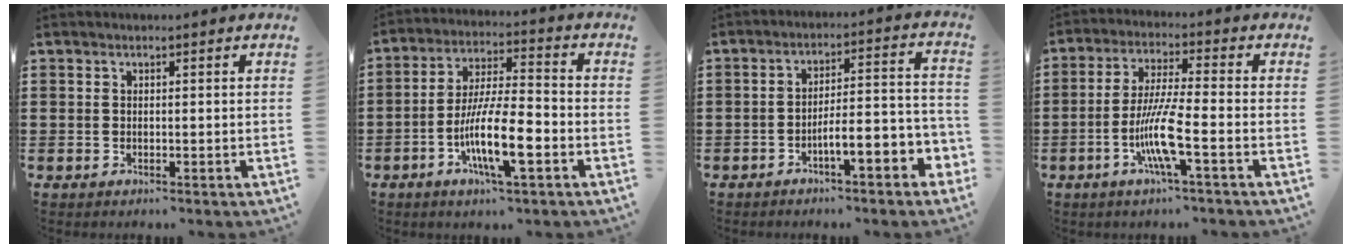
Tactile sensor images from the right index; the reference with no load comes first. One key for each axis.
{"total": 11.2, "fx": -4.2, "fy": 2.6, "fz": 10.1, "tx": -0.202, "ty": -0.007, "tz": -0.078}
{"total": 5.9, "fx": -3.6, "fy": 1.0, "fz": 4.6, "tx": -0.080, "ty": -0.008, "tz": -0.068}
{"total": 8.8, "fx": -3.2, "fy": 0.8, "fz": 8.1, "tx": -0.175, "ty": -0.017, "tz": -0.067}